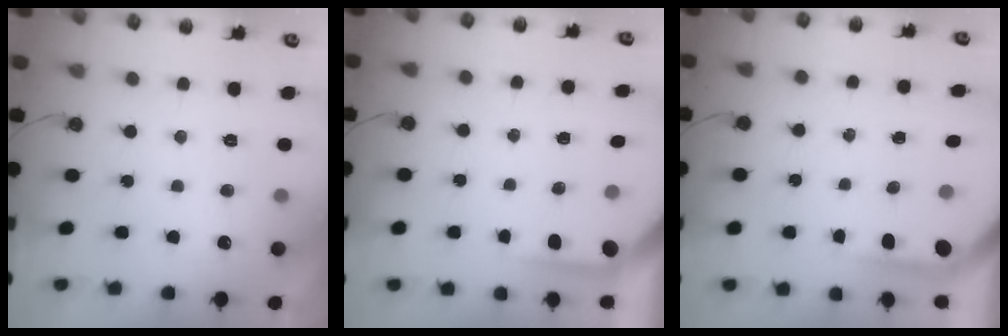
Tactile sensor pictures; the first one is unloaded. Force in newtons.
{"total": 3.4, "press": 3.4, "slide": 0.3}
{"total": 3.7, "press": 3.7, "slide": 0.4}